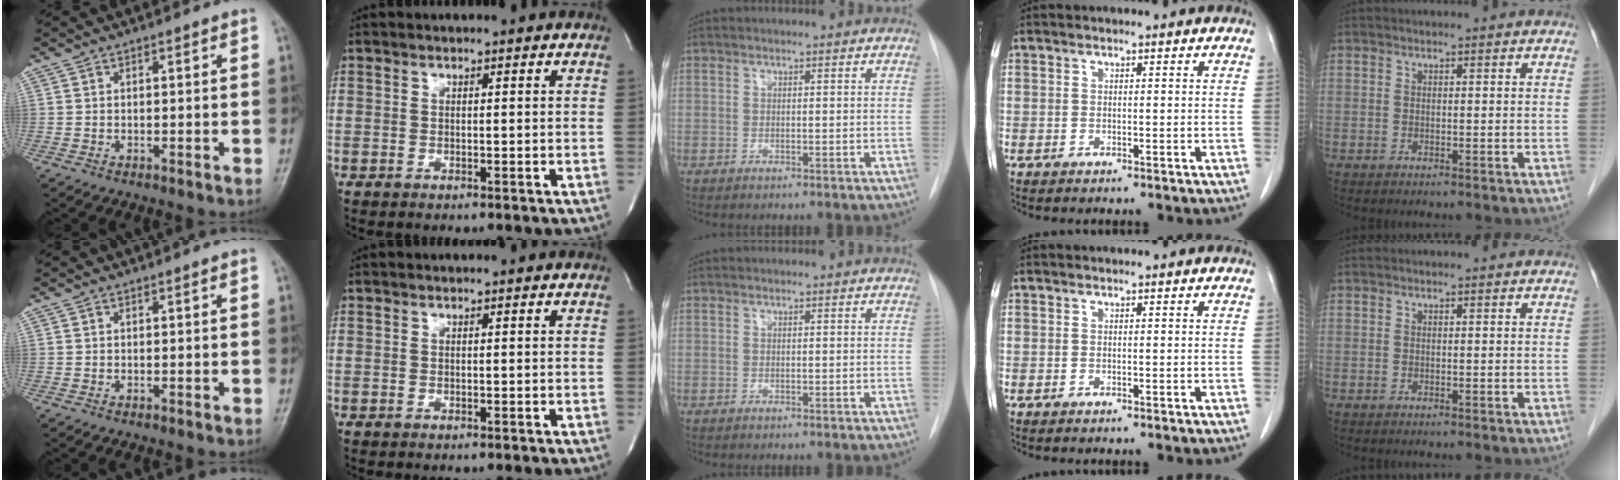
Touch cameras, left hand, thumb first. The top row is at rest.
{}